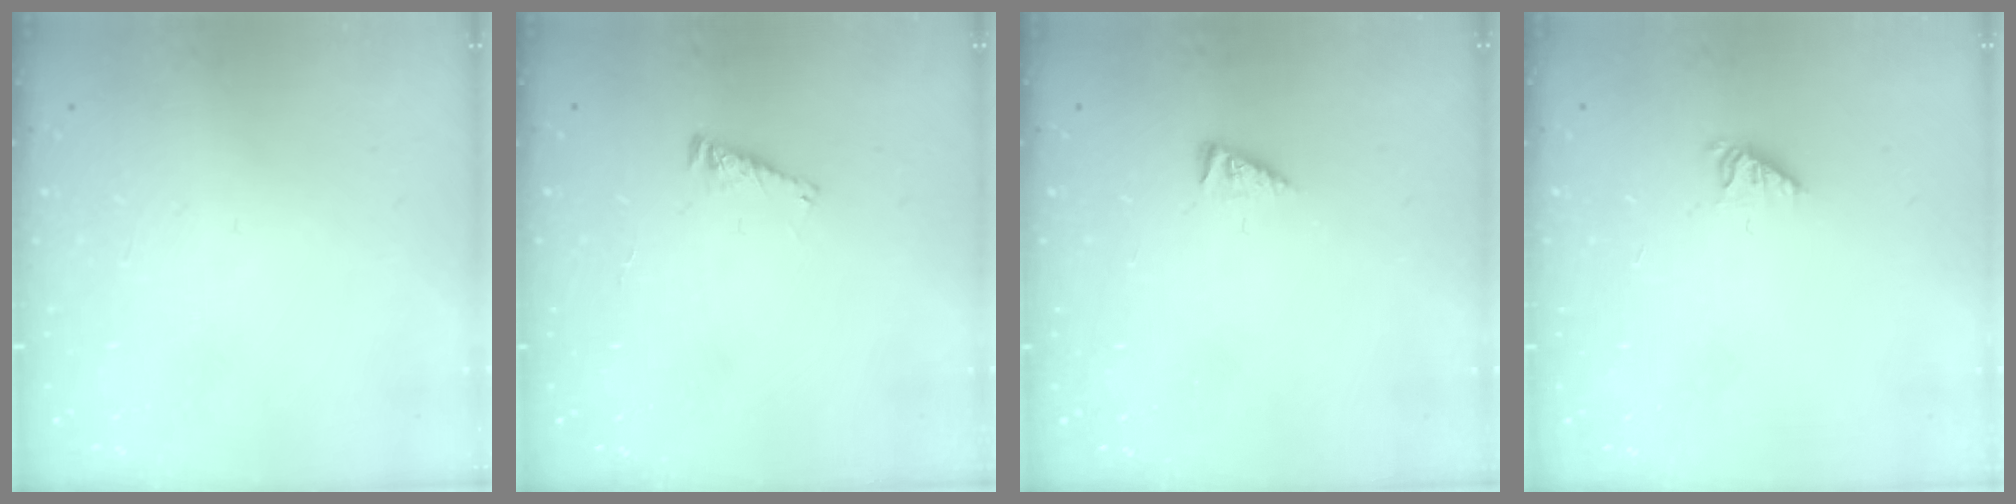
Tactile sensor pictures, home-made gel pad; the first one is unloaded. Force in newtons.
{"total": 2.3, "press": 2.3, "slide": 0.2}
{"total": 1.7, "press": 1.7, "slide": 0.3}
{"total": 3.2, "press": 3.2, "slide": 0.3}